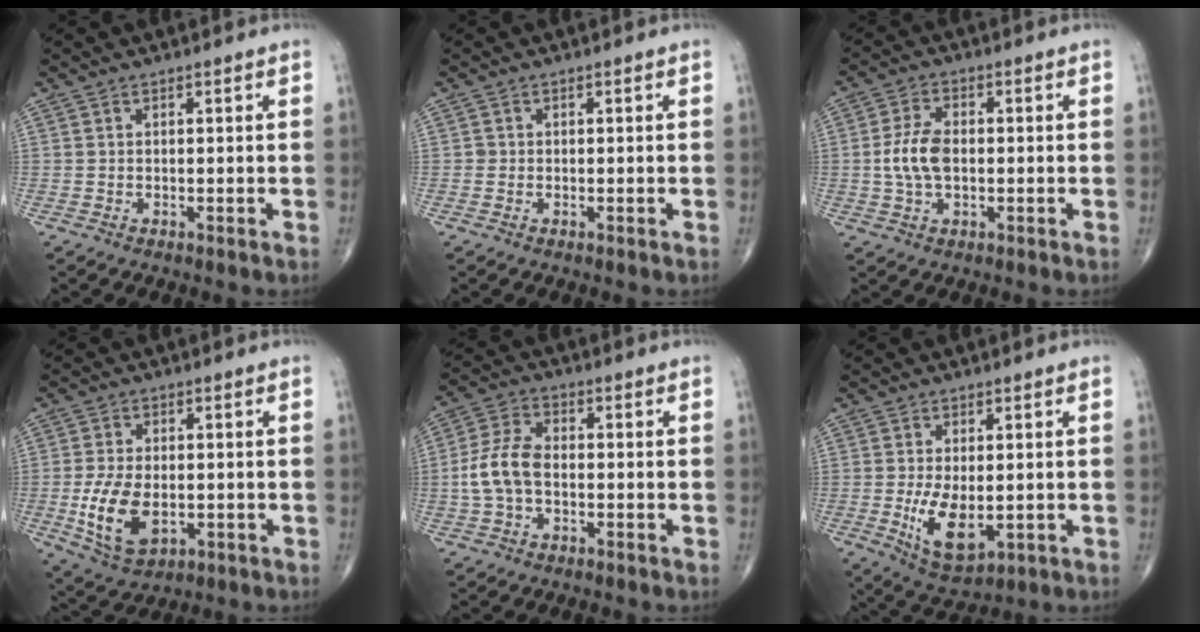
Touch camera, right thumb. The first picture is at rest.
{"total": 0.6, "force": [-0.1, 0.6, 0.1], "torque": [0.003, 0.004, -0.002]}
{"total": 6.9, "force": [-0.3, 3.8, 5.8], "torque": [-0.128, 0.008, -0.009]}
{"total": 10.8, "force": [-2.0, 6.2, 8.6], "torque": [-0.164, -0.008, -0.026]}
{"total": 8.5, "force": [-1.2, 5.3, 6.6], "torque": [-0.141, 0.026, -0.029]}
{"total": 8.9, "force": [-1.2, 4.4, 7.6], "torque": [-0.128, -0.022, -0.008]}